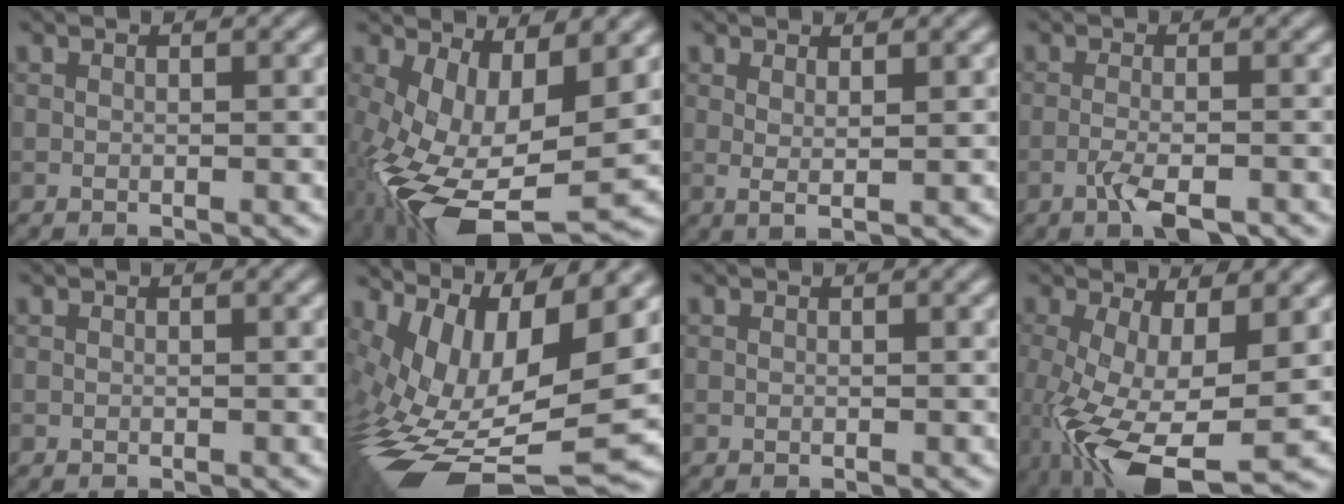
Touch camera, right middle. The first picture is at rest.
{"total": 10.8, "force": [-3.3, 4.7, 9.2], "torque": [-0.200, -0.015, -0.033]}
{"total": 1.3, "force": [0.6, 0.1, 1.1], "torque": [-0.029, 0.008, 0.020]}
{"total": 2.6, "force": [-1.8, 0.4, 1.8], "torque": [-0.048, 0.010, -0.027]}
{"total": 0.0}
{"total": 14.5, "force": [-1.1, 5.7, 13.2], "torque": [-0.257, 0.005, 0.001]}
{"total": 0.0}
{"total": 9.9, "force": [-3.7, 3.8, 8.4], "torque": [-0.178, -0.025, -0.044]}